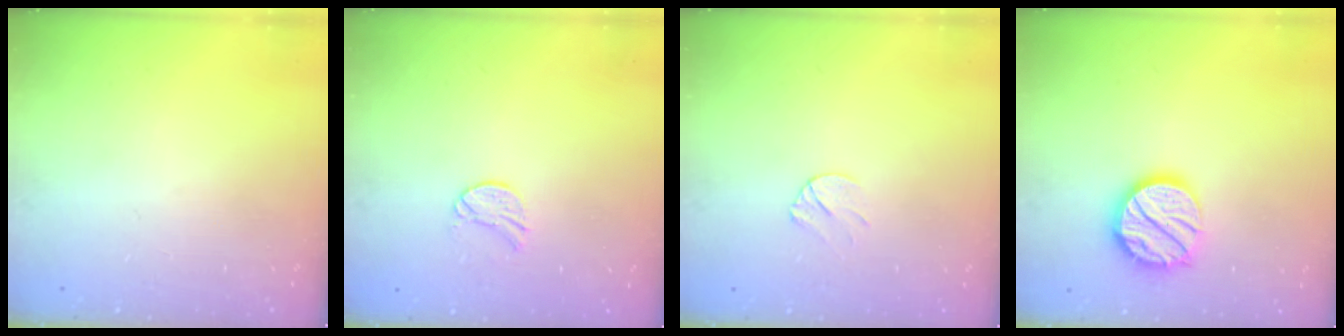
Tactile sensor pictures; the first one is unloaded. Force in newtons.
{"total": 7.8, "press": 7.8, "slide": 0.4}
{"total": 5.6, "press": 5.5, "slide": 0.7}
{"total": 14.8, "press": 14.7, "slide": 1.3}